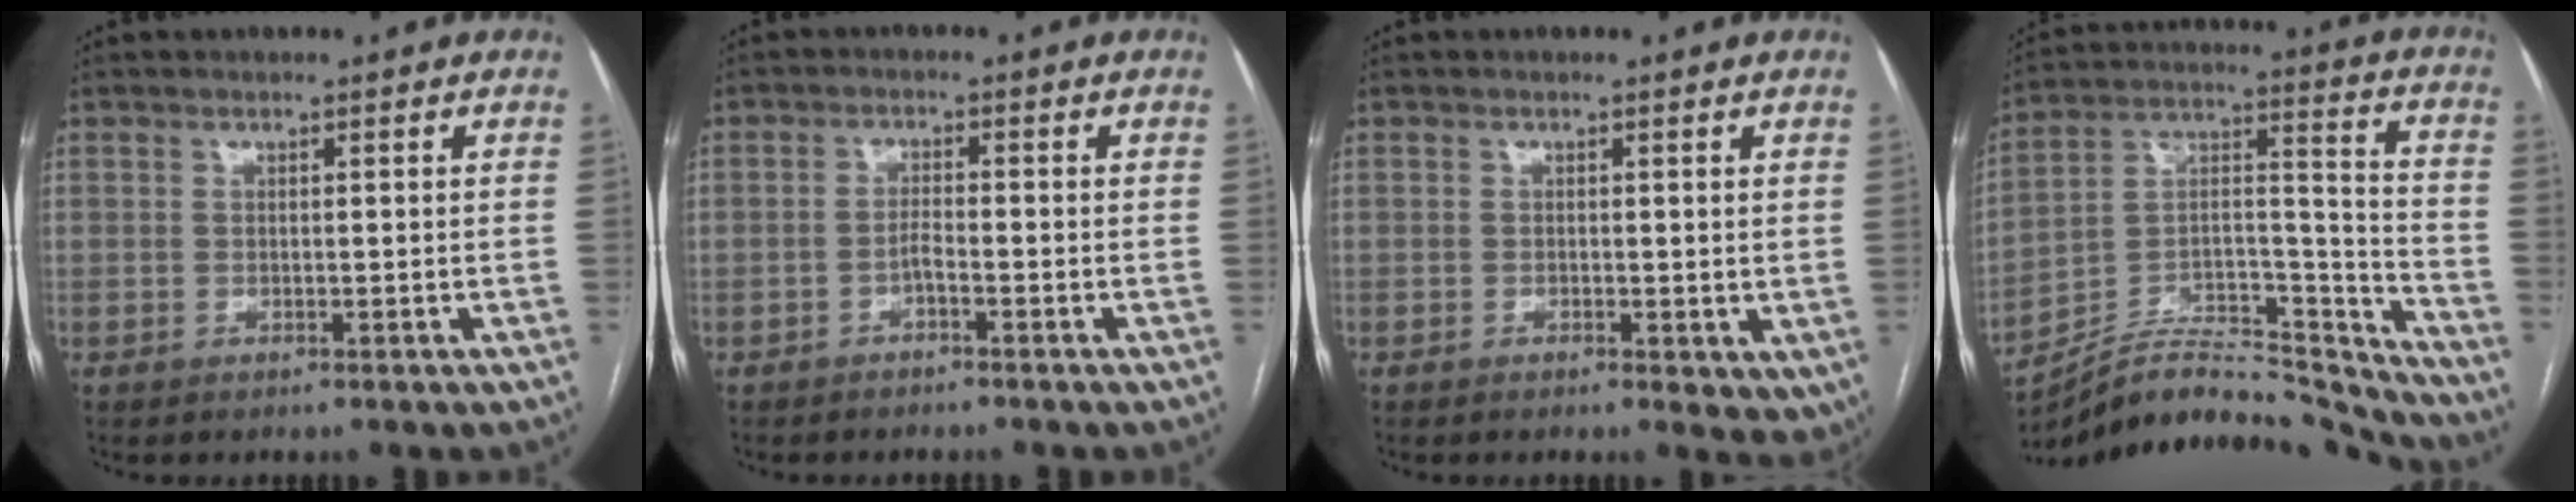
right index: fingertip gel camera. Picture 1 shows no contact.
{"total": 1.5, "force": [-1.1, 0.5, 1.0], "torque": [-0.014, 0.004, -0.020]}
{"total": 4.0, "force": [-0.9, 2.1, 3.3], "torque": [-0.029, -0.006, -0.011]}
{"total": 20.5, "force": [-19.9, 2.7, 3.9], "torque": [-0.072, 0.053, -0.323]}